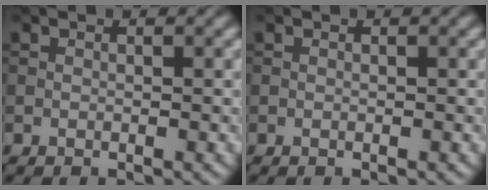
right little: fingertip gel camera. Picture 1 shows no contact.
{"total": 0.0}